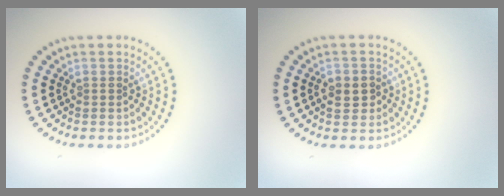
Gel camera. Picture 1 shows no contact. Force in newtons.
{"total": 2.1, "press": 2.1, "slide": 0.4}